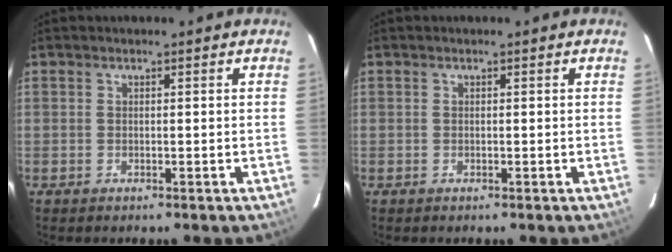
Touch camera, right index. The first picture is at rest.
{"total": 0.0}